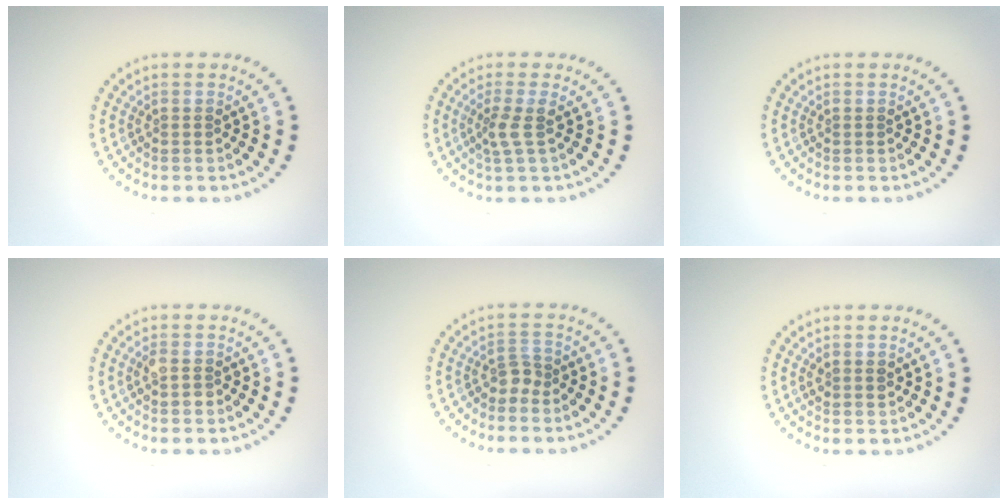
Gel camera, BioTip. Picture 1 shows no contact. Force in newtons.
{"total": 1.9, "press": 1.5, "slide": 1.3}
{"total": 0.0}
{"total": 1.6, "press": 1.5, "slide": 0.3}
{"total": 1.4, "press": 1.0, "slide": 0.9}
{"total": 1.1, "press": 1.0, "slide": 0.5}